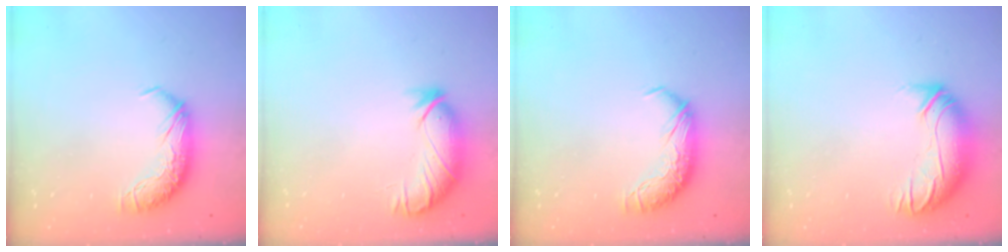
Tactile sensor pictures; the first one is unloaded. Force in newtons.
{"total": 3.7, "press": 3.1, "slide": 2.0}
{"total": 0.0}
{"total": 2.9, "press": 0.3, "slide": 2.9}